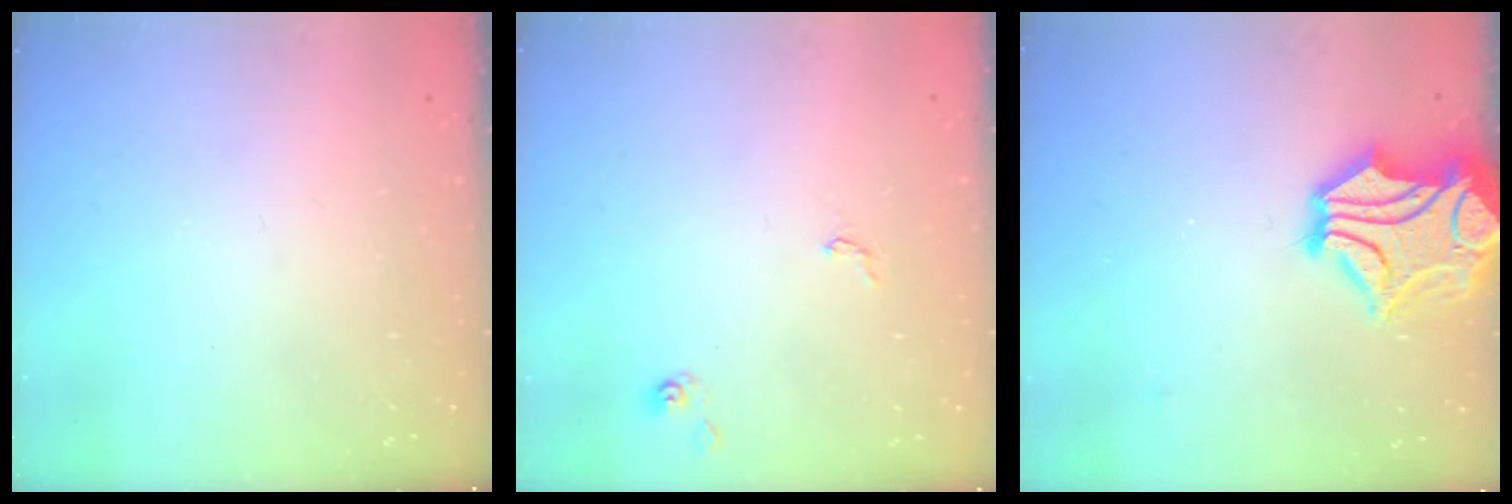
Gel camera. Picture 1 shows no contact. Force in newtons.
{"total": 1.9, "press": 1.9, "slide": 0.2}
{"total": 7.2, "press": 6.8, "slide": 2.2}